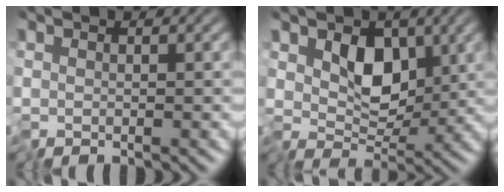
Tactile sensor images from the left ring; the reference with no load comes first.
{"total": 4.2, "force": [0.3, 3.0, 3.0], "torque": [-0.047, -0.011, -0.001]}